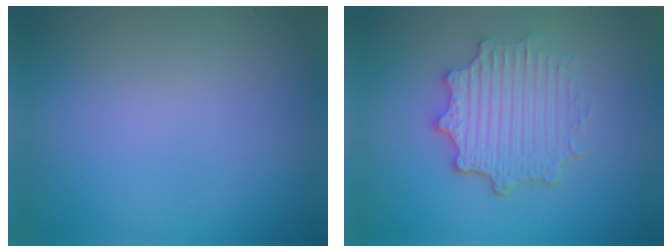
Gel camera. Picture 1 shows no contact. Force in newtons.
{"total": 4.5, "press": 3.6, "slide": 2.6}